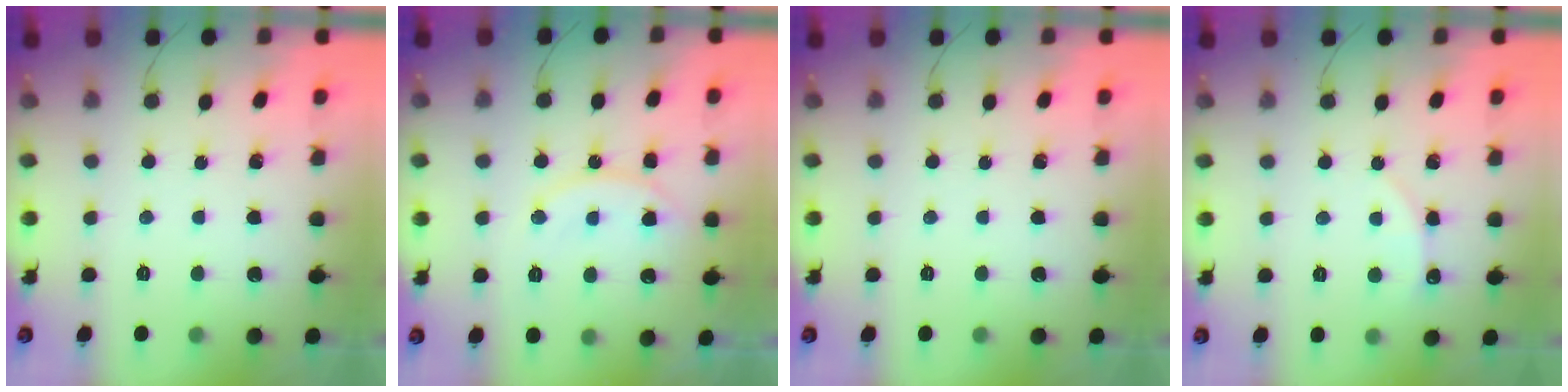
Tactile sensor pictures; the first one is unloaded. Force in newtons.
{"total": 11.7, "press": 11.7, "slide": 0.7}
{"total": 0.0}
{"total": 2.7, "press": 2.7, "slide": 0.4}